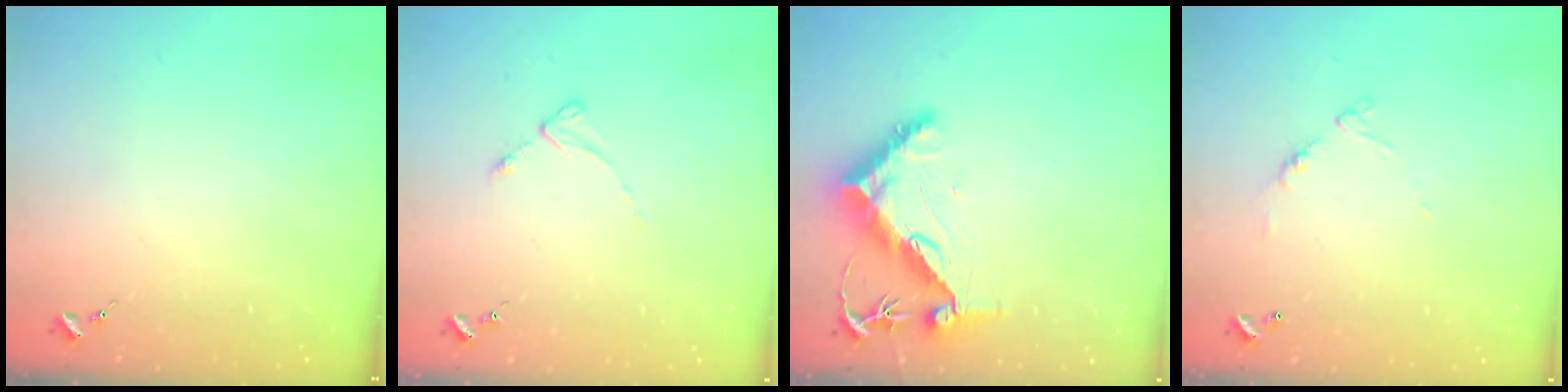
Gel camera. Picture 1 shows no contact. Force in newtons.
{"total": 2.8, "press": 2.8, "slide": 0.3}
{"total": 11.0, "press": 10.9, "slide": 1.0}
{"total": 6.7, "press": 6.6, "slide": 0.5}